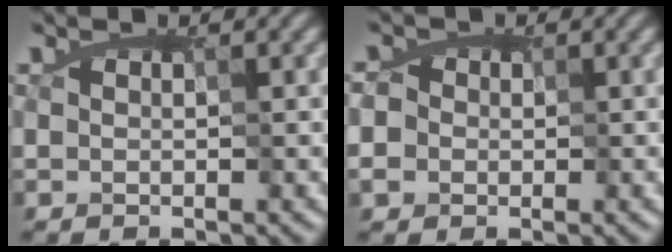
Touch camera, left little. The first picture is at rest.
{"total": 2.8, "force": [1.0, 2.5, 0.9], "torque": [-0.044, 0.001, 0.021]}